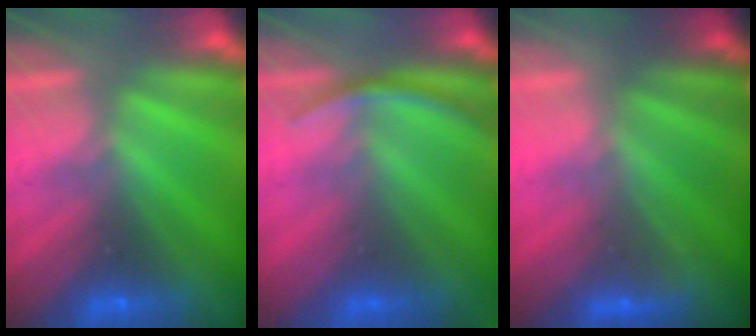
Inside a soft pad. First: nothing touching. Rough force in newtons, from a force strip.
{"total": 2.9}
{"total": 1.9}